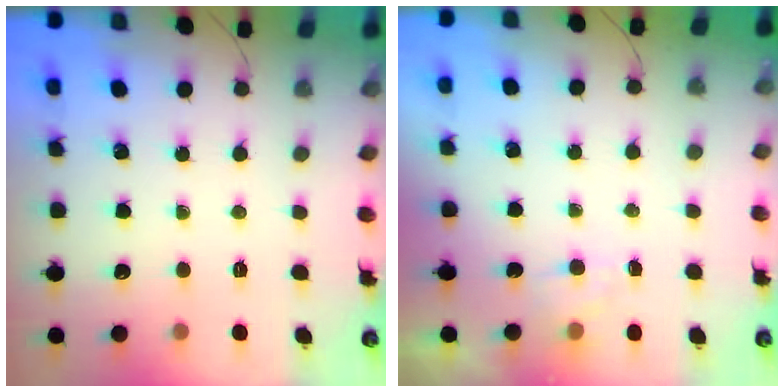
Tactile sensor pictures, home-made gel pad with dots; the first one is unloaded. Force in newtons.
{"total": 4.1, "press": 4.0, "slide": 1.2}